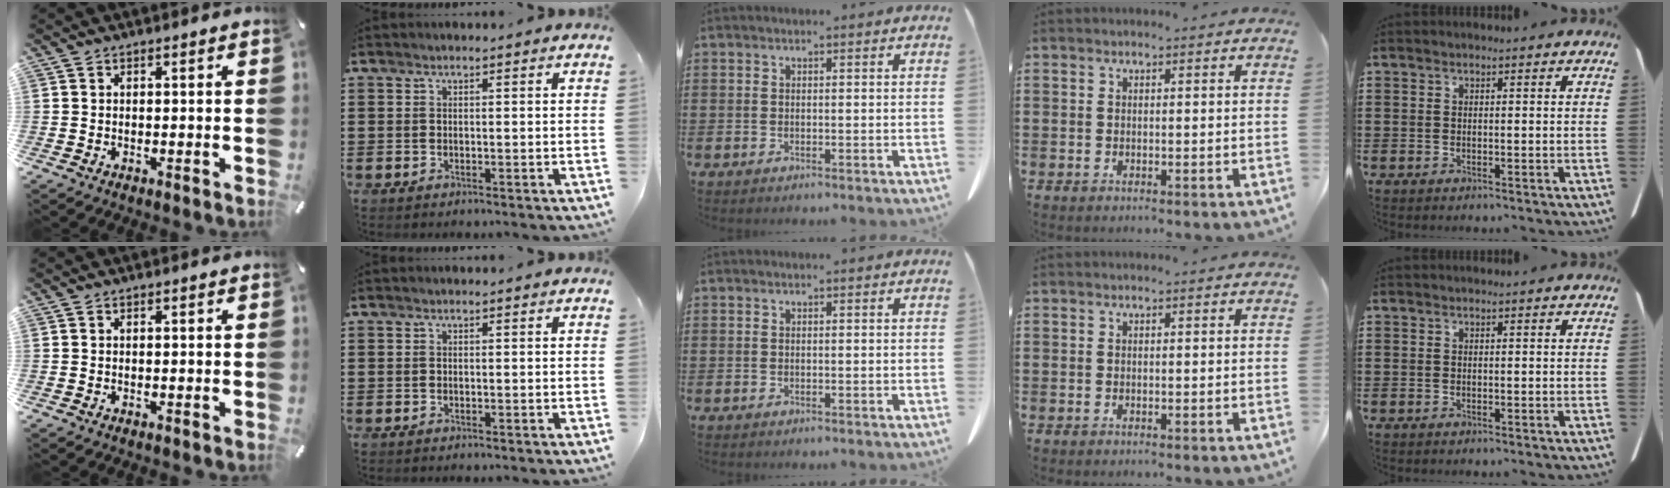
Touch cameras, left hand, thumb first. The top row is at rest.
{}